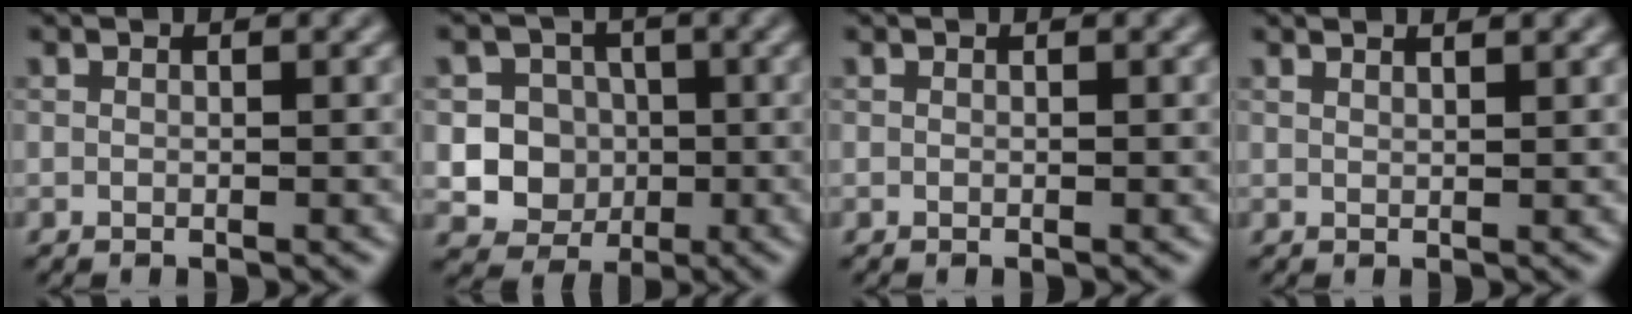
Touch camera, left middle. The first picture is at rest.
{"total": 6.8, "force": [-0.4, 6.5, 2.0], "torque": [-0.020, 0.025, -0.028]}
{"total": 0.0}
{"total": 2.3, "force": [1.7, 0.8, 1.2], "torque": [0.003, 0.003, 0.004]}